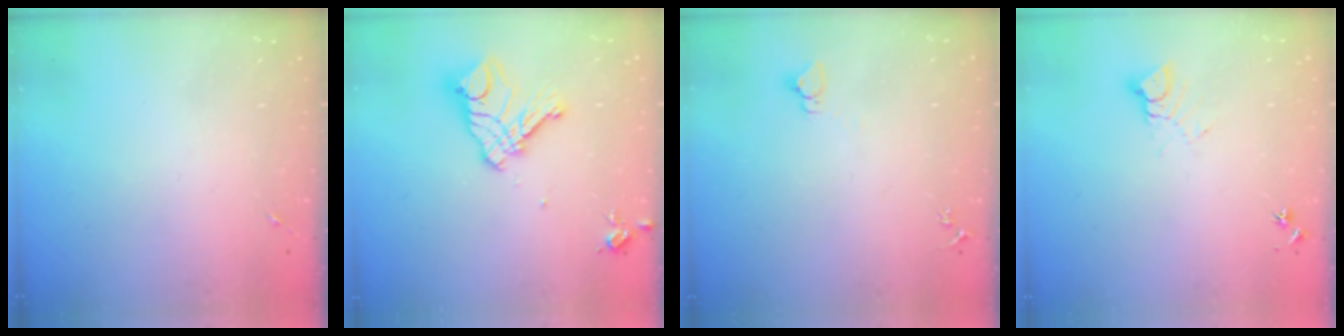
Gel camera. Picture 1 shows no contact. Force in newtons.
{"total": 14.6, "press": 14.6, "slide": 1.5}
{"total": 2.9, "press": 2.9, "slide": 0.1}
{"total": 6.0, "press": 6.0, "slide": 0.4}